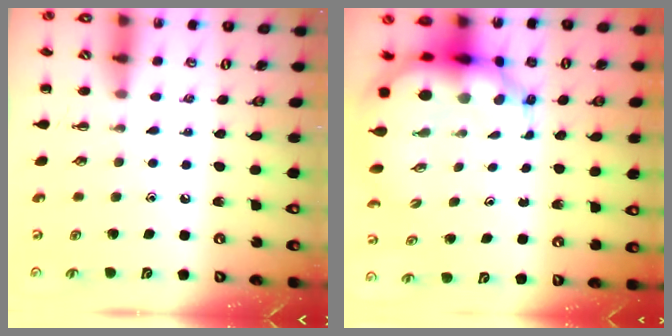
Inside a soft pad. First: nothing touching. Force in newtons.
{"total": 10.9, "press": 10.5, "slide": 2.7}